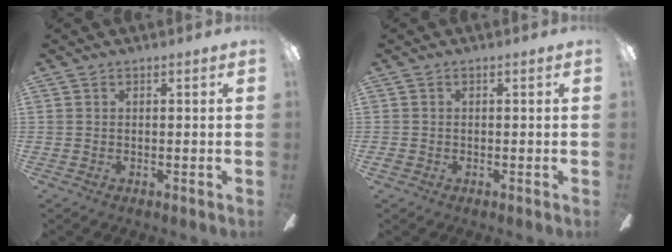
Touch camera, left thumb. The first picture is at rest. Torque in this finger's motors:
{"motor_torque": [-0.32, -0.19, -0.28, 0.36, -0.06]}